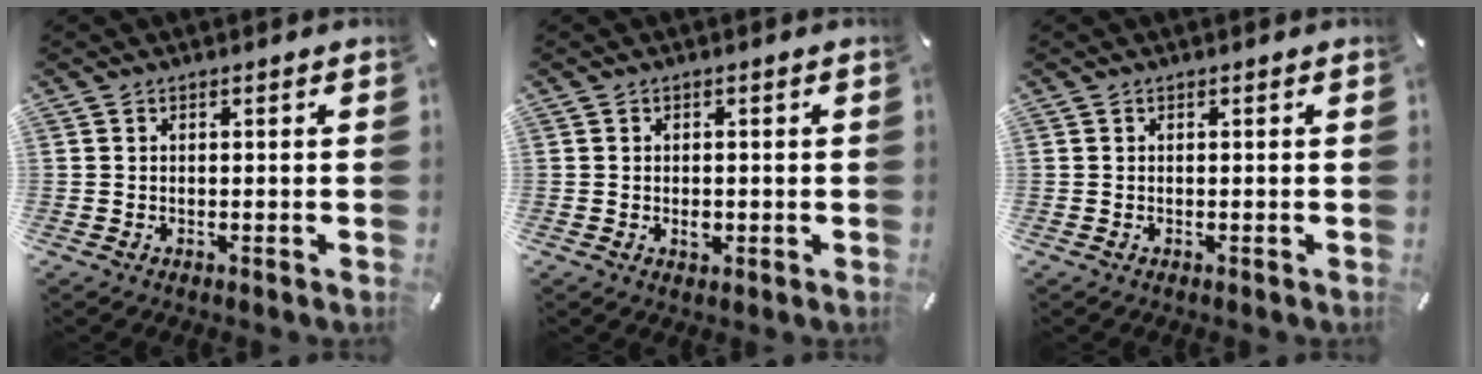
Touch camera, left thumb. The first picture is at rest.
{"total": 2.1, "force": [-0.4, 1.5, 1.4], "torque": [-0.026, 0.001, -0.005]}
{"total": 0.0}